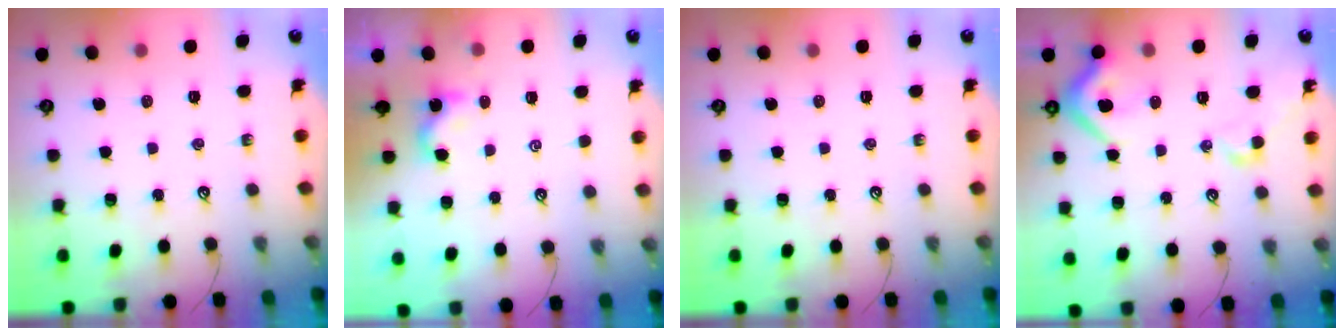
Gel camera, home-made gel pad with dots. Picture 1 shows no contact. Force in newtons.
{"total": 1.2, "press": 1.1, "slide": 0.1}
{"total": 0.0}
{"total": 11.2, "press": 11.1, "slide": 1.5}